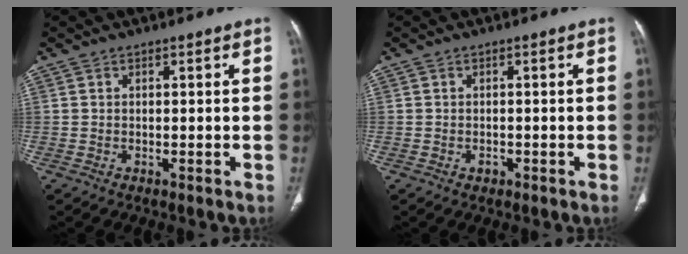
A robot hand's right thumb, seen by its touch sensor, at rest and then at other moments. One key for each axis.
{"total": 0.9, "fx": -0.5, "fy": 0.7, "fz": 0.4, "tx": -0.002, "ty": 0.005, "tz": -0.006}